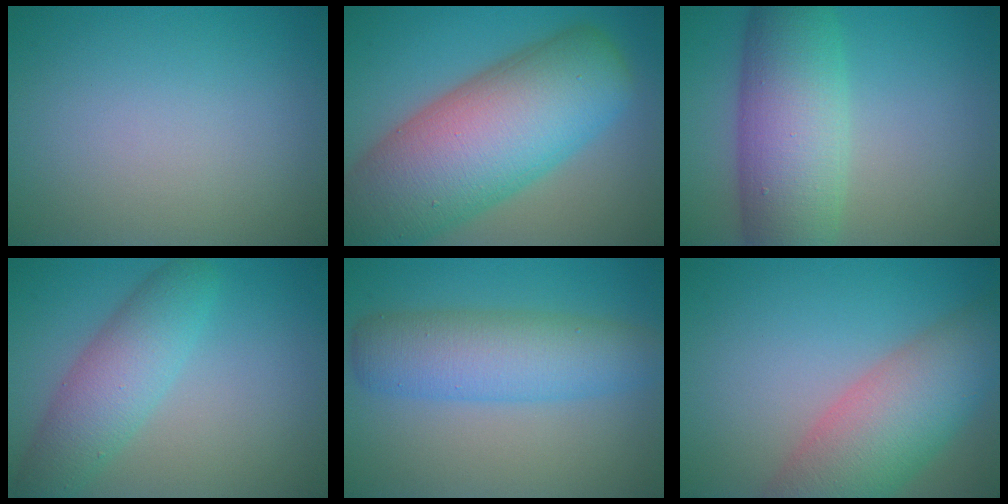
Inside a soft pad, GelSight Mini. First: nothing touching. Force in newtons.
{"total": 15.2, "press": 15.1, "slide": 0.6}
{"total": 9.3, "press": 9.3, "slide": 0.2}
{"total": 5.2, "press": 5.2, "slide": 0.2}
{"total": 6.1, "press": 6.1, "slide": 0.1}
{"total": 8.3, "press": 8.3, "slide": 0.4}